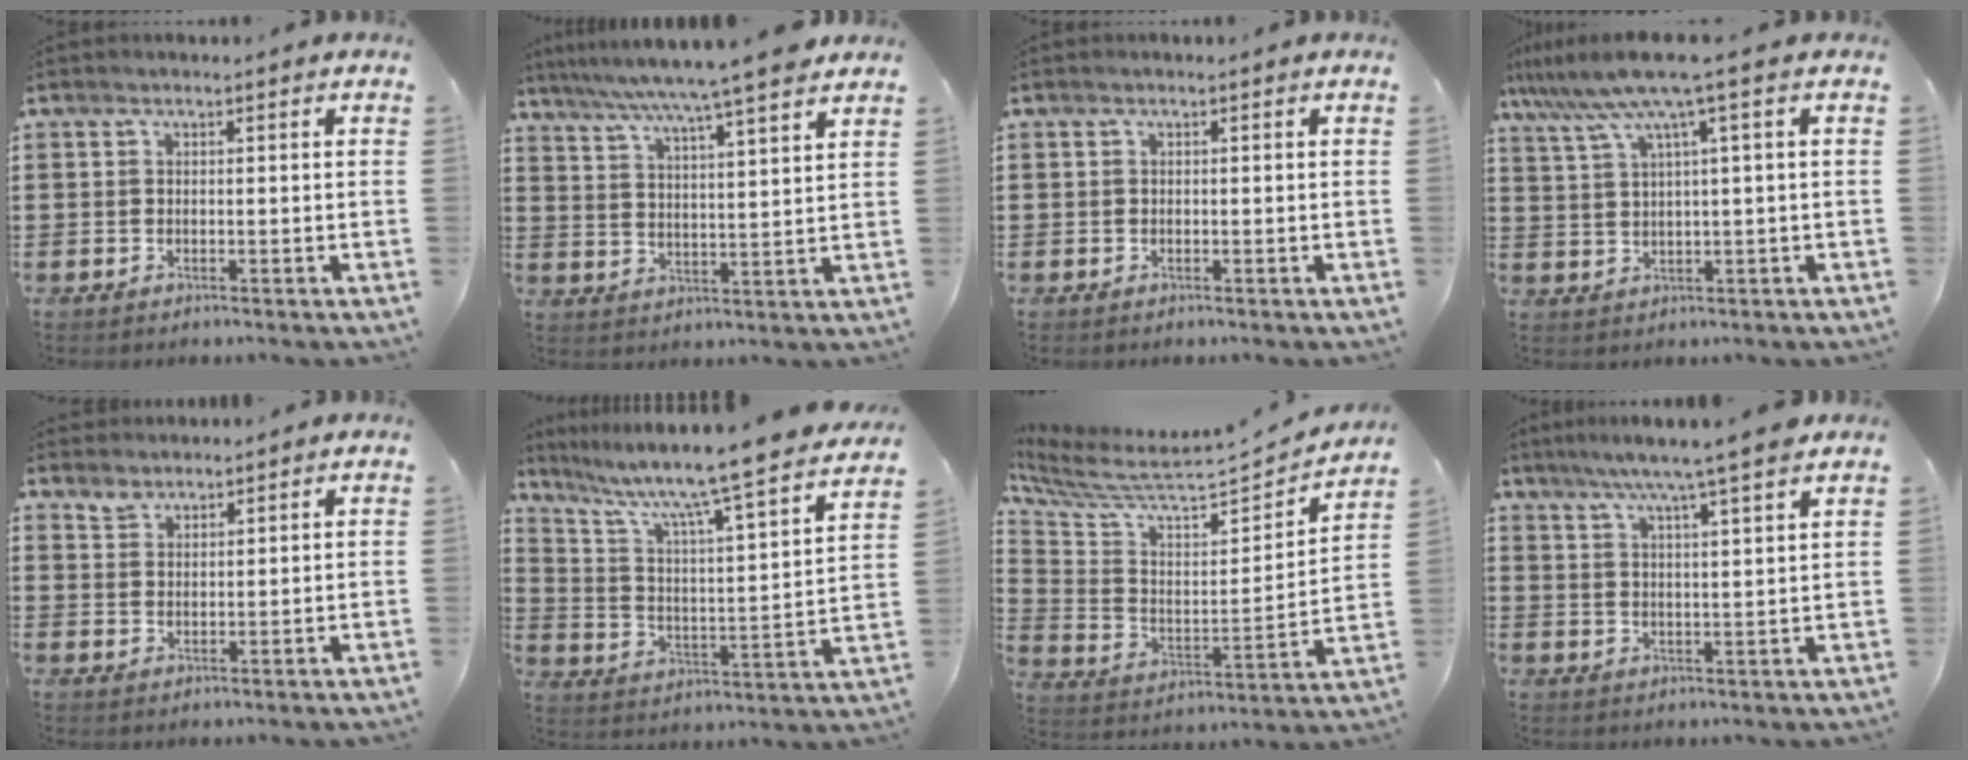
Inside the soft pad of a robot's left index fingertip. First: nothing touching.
{"total": 7.2, "force": [6.3, -1.1, 3.5], "torque": [-0.089, -0.039, 0.104]}
{"total": 0.0}
{"total": 7.5, "force": [3.7, -0.4, 6.5], "torque": [-0.149, -0.023, 0.059]}
{"total": 2.5, "force": [2.3, 0.8, -0.2], "torque": [-0.003, -0.002, 0.047]}
{"total": 8.8, "force": [7.4, -0.4, 4.7], "torque": [-0.124, -0.064, 0.113]}
{"total": 5.3, "force": [4.7, 0.7, 2.4], "torque": [-0.077, -0.055, 0.074]}
{"total": 6.4, "force": [5.4, -1.1, 3.3], "torque": [-0.080, -0.021, 0.092]}